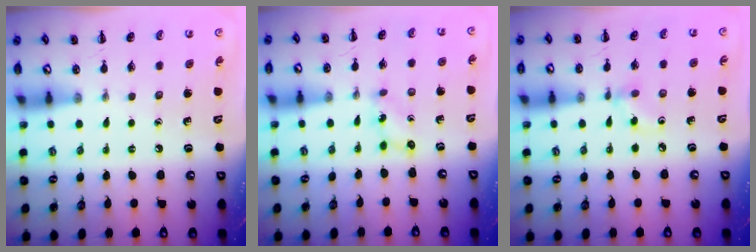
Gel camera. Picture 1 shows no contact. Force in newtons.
{"total": 2.5, "press": 2.4, "slide": 0.7}
{"total": 3.4, "press": 3.3, "slide": 0.8}